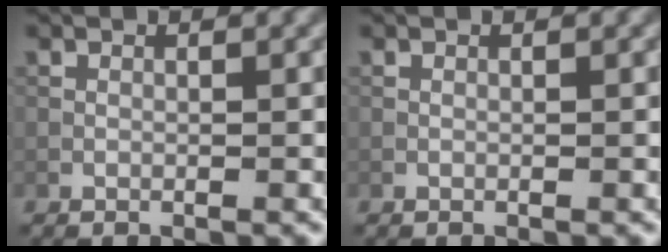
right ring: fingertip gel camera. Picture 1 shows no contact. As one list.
[{"total": 0.0}]